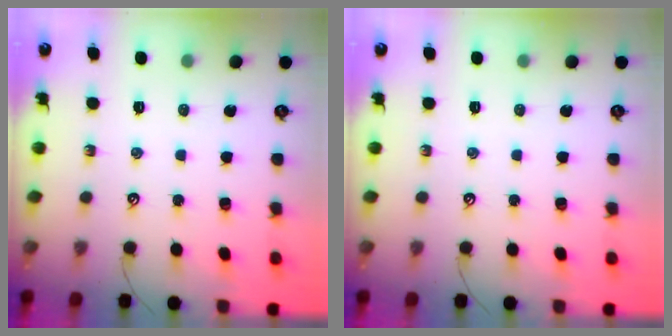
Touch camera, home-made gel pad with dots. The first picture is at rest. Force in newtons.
{"total": 0.0}